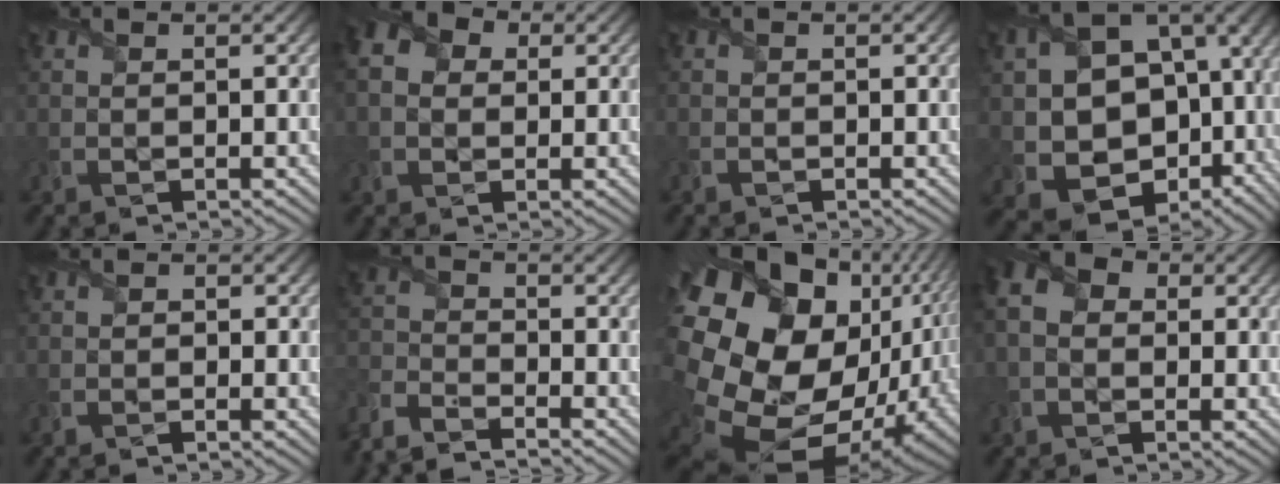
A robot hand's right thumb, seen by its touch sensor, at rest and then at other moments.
{"total": 6.2, "force": [1.1, 5.0, 3.5], "torque": [-0.108, 0.009, 0.018]}
{"total": 0.6, "force": [-0.5, 0.2, 0.0], "torque": [-0.001, -0.002, -0.012]}
{"total": 15.6, "force": [-1.5, 12.2, 9.6], "torque": [-0.191, -0.051, 0.006]}
{"total": 1.3, "force": [-1.0, 0.7, 0.3], "torque": [0.002, -0.002, -0.022]}
{"total": 6.6, "force": [-6.2, 1.4, 1.8], "torque": [-0.055, -0.015, -0.142]}
{"total": 22.5, "force": [-0.9, 17.5, 14.2], "torque": [-0.324, -0.066, -0.003]}
{"total": 6.9, "force": [-0.2, 5.4, 4.3], "torque": [-0.106, 0.013, -0.016]}